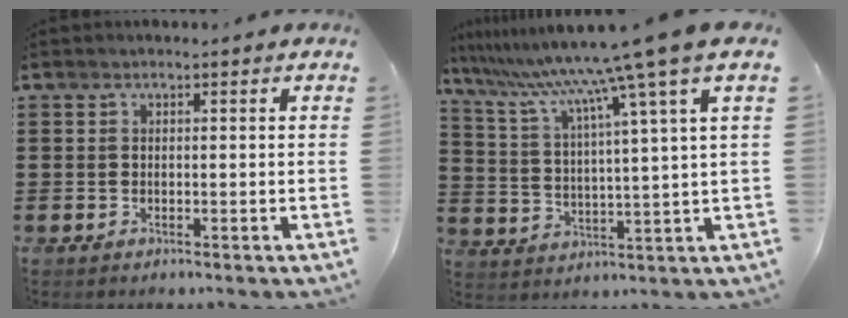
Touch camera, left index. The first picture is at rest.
{"total": 11.5, "force": [9.0, -1.8, 6.9], "torque": [-0.171, -0.057, 0.139]}